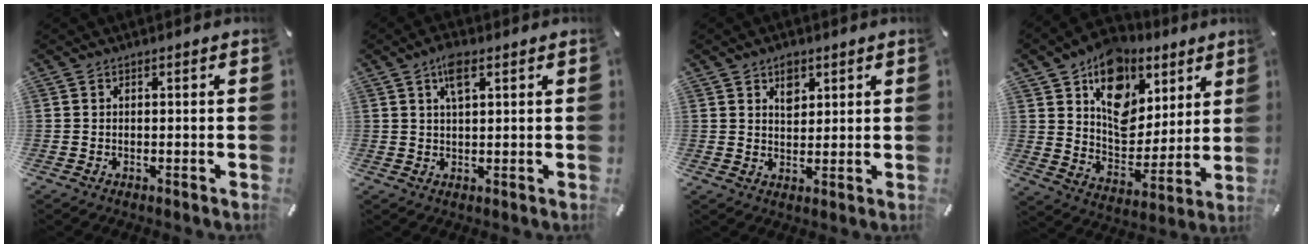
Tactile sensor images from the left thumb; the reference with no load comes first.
{"total": 5.0, "force": [2.5, 1.9, 3.8], "torque": [-0.075, 0.004, 0.040]}
{"total": 3.9, "force": [2.1, 2.9, 1.5], "torque": [-0.011, -0.006, 0.034]}
{"total": 14.7, "force": [7.9, 10.9, 5.9], "torque": [-0.087, -0.061, 0.142]}